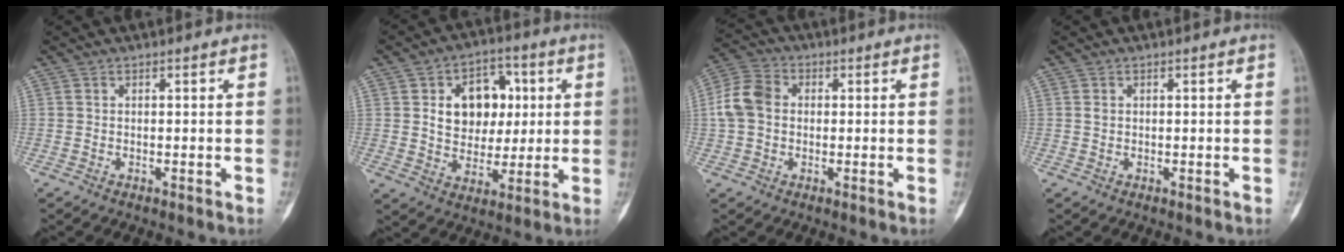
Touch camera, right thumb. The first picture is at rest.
{"total": 13.2, "force": [2.8, 9.8, 8.3], "torque": [-0.075, 0.002, 0.048]}
{"total": 7.8, "force": [0.4, 6.1, 4.8], "torque": [-0.095, 0.022, -0.001]}
{"total": 0.6, "force": [0.1, 0.6, 0.2], "torque": [0.001, 0.002, 0.002]}